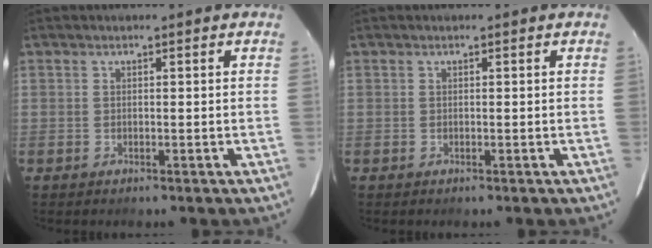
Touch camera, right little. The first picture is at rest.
{"total": 0.0}